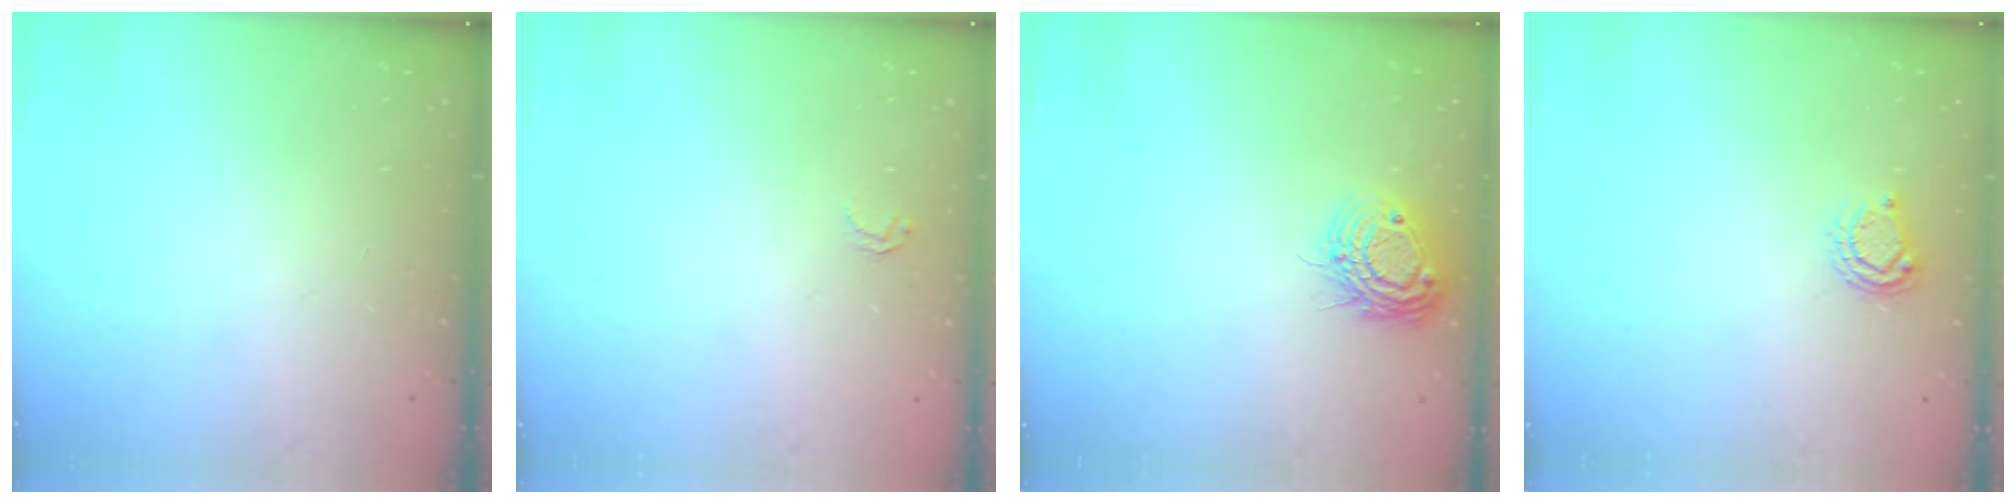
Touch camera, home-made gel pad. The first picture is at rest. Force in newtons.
{"total": 1.8, "press": 1.8, "slide": 0.0}
{"total": 11.0, "press": 10.9, "slide": 1.0}
{"total": 5.9, "press": 5.9, "slide": 0.6}